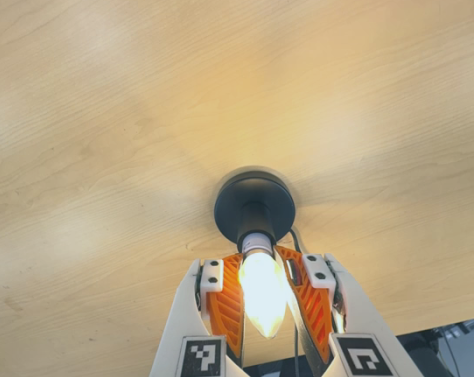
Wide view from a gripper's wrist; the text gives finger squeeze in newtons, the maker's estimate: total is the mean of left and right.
{"total": 15.9, "left": 16.7, "right": 15.0}